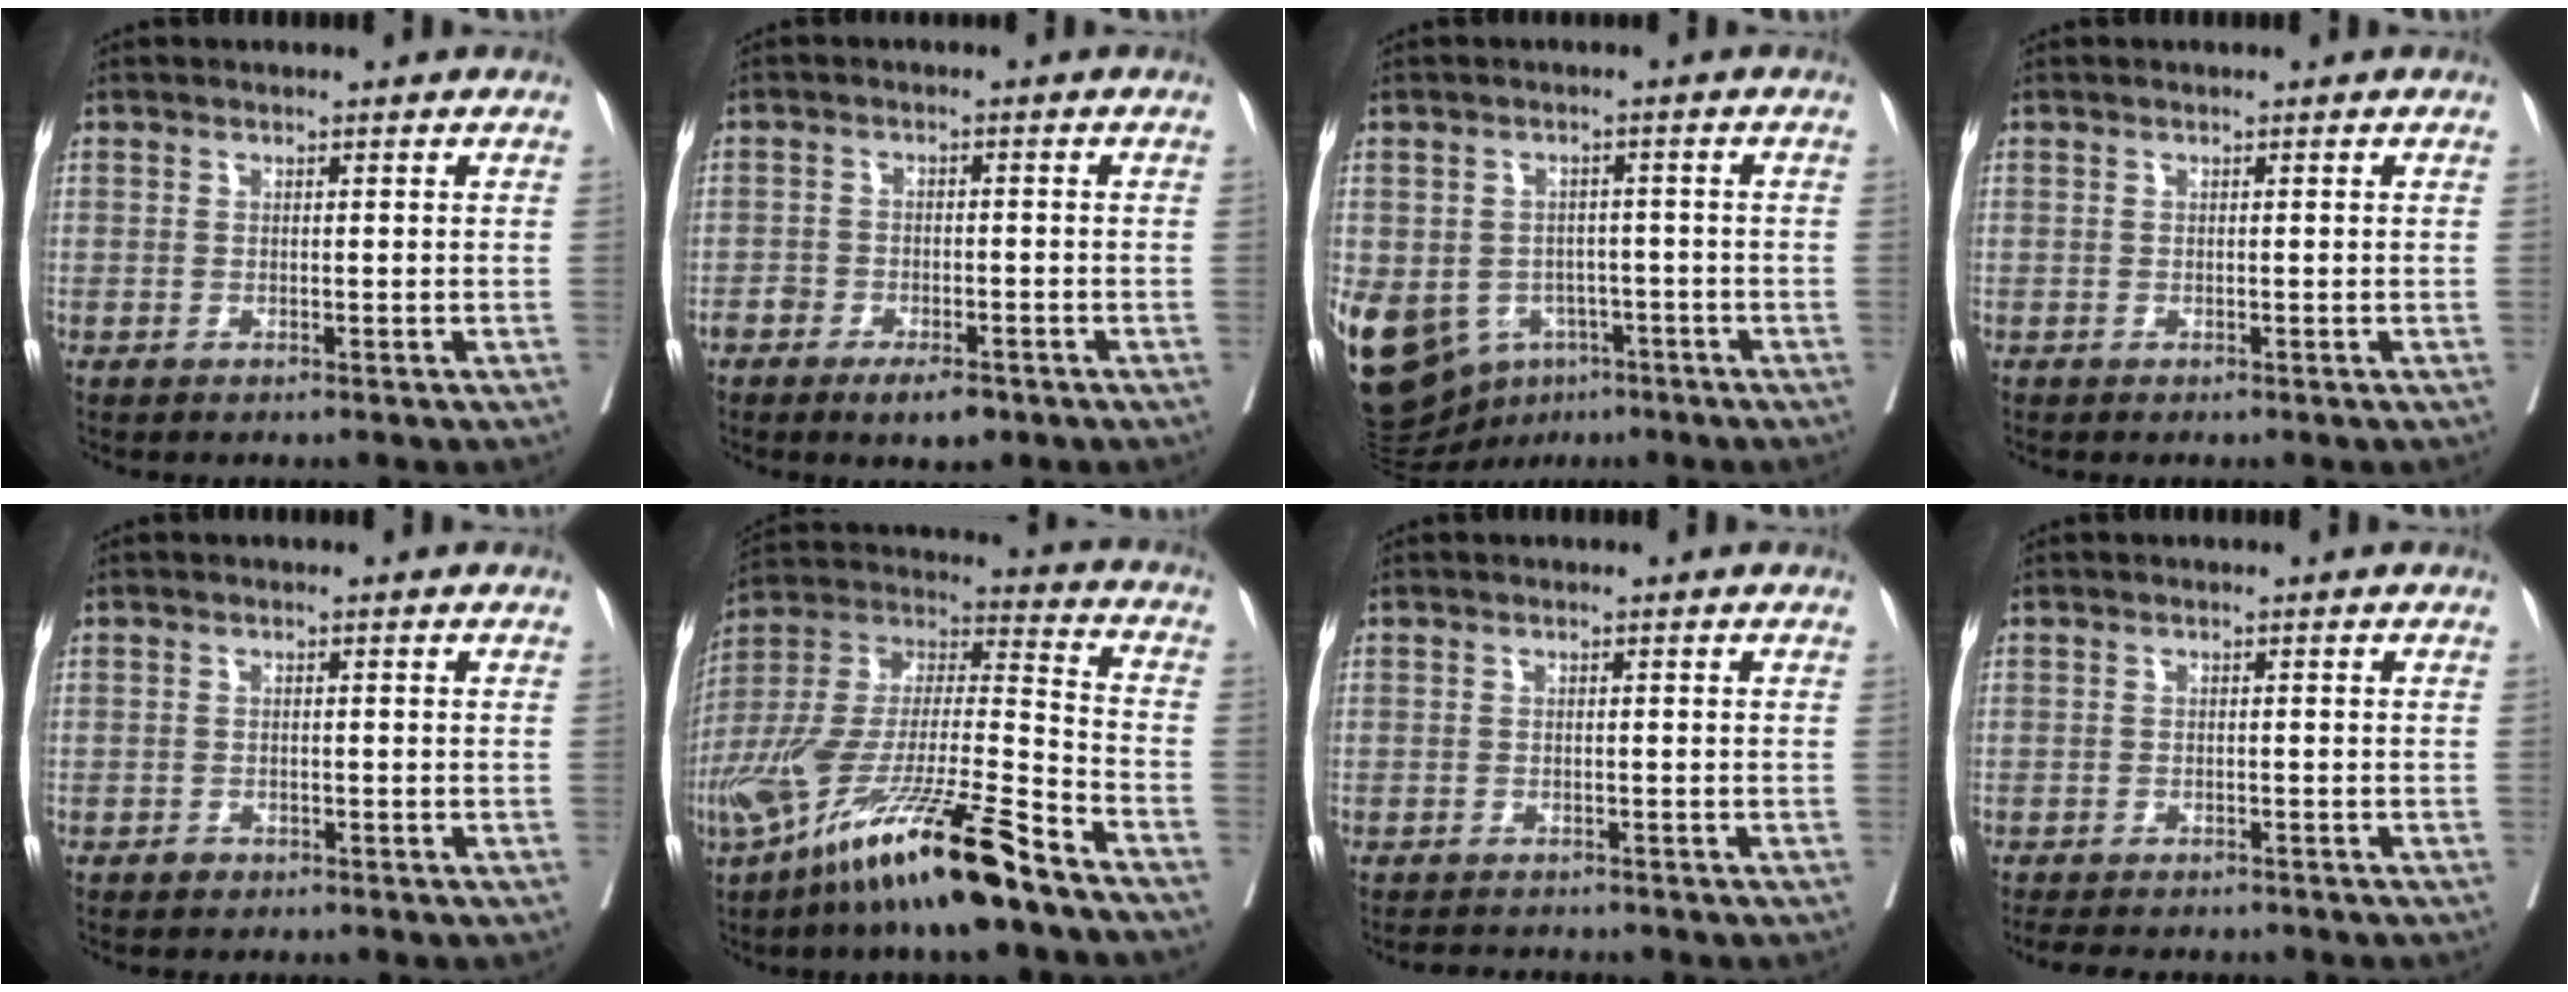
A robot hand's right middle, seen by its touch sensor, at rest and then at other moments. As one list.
[{"total": 4.9, "force": [-3.4, 1.9, 3.1], "torque": [-0.047, -0.002, -0.052]}, {"total": 20.6, "force": [-8.6, 15.9, 9.8], "torque": [-0.275, -0.005, -0.116]}, {"total": 0.0}, {"total": 1.0, "force": [-0.7, 0.7, 0.1], "torque": [-0.001, 0.003, -0.012]}, {"total": 23.6, "force": [-14.9, 2.4, 18.1], "torque": [-0.365, -0.051, -0.275]}, {"total": 2.8, "force": [-2.7, 0.7, 0.5], "torque": [-0.004, -0.007, -0.040]}, {"total": 7.3, "force": [-6.3, 2.5, 2.7], "torque": [-0.036, -0.003, -0.085]}]